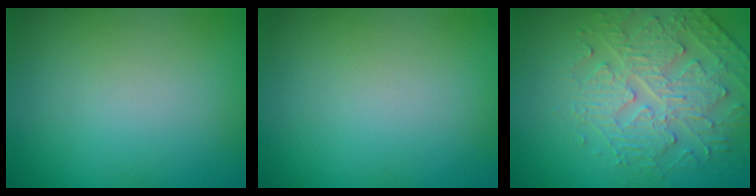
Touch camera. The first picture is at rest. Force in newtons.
{"total": 0.0}
{"total": 4.4, "press": 3.9, "slide": 2.1}